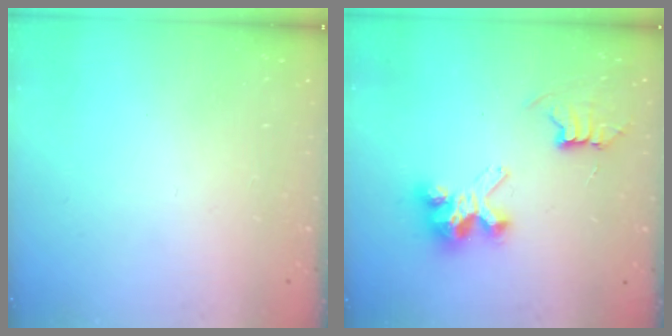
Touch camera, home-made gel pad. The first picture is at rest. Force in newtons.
{"total": 8.4, "press": 8.3, "slide": 0.6}